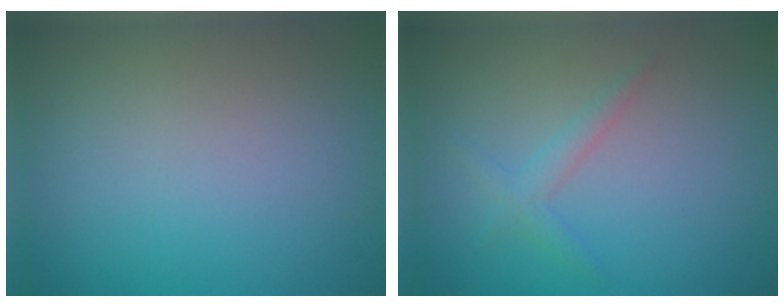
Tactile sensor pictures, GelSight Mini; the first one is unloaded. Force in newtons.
{"total": 1.4, "press": 1.4, "slide": 0.0}